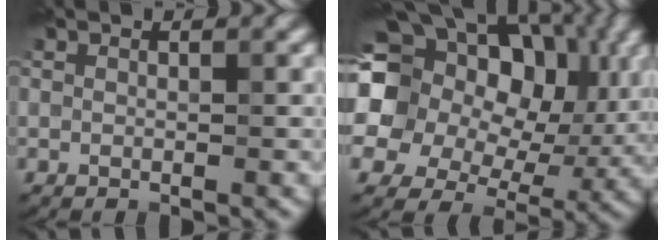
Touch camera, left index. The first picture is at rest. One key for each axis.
{"total": 21.9, "fx": 7.2, "fy": 16.5, "fz": 12.4, "tx": -0.229, "ty": 0.039, "tz": 0.094}